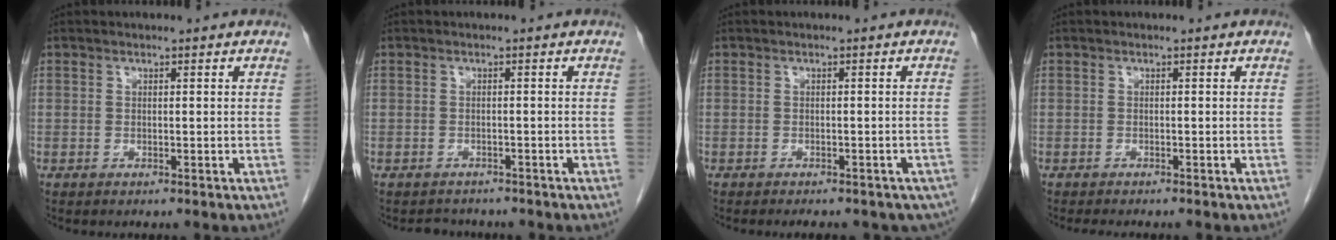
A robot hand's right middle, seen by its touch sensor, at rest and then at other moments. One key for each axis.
{"total": 2.7, "fx": -2.5, "fy": 1.1, "fz": -0.1, "tx": -0.004, "ty": -0.003, "tz": -0.035}
{"total": 10.0, "fx": -8.1, "fy": 4.1, "fz": 4.2, "tx": -0.065, "ty": -0.010, "tz": -0.081}
{"total": 3.8, "fx": -3.3, "fy": 0.7, "fz": 1.8, "tx": -0.023, "ty": -0.009, "tz": -0.041}